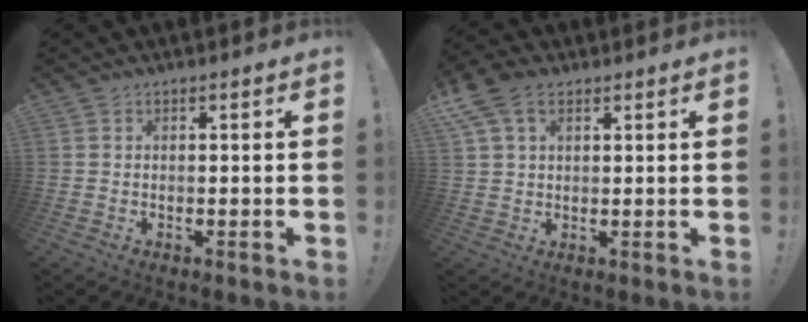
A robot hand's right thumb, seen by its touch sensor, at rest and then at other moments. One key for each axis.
{"total": 8.6, "fx": 4.2, "fy": 5.3, "fz": 5.3, "tx": -0.102, "ty": -0.003, "tz": 0.082}